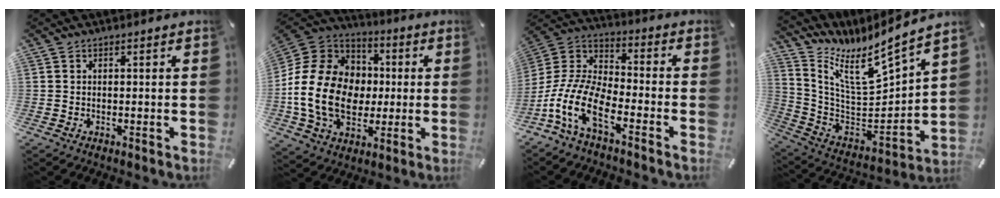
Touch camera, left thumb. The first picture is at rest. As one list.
[{"total": 20.4, "force": [-2.4, 16.4, 11.9], "torque": [-0.242, 0.023, -0.038]}, {"total": 13.5, "force": [-7.9, 5.7, 9.2], "torque": [-0.219, 0.004, -0.155]}, {"total": 11.7, "force": [9.6, 3.1, 5.9], "torque": [-0.120, -0.110, 0.160]}]